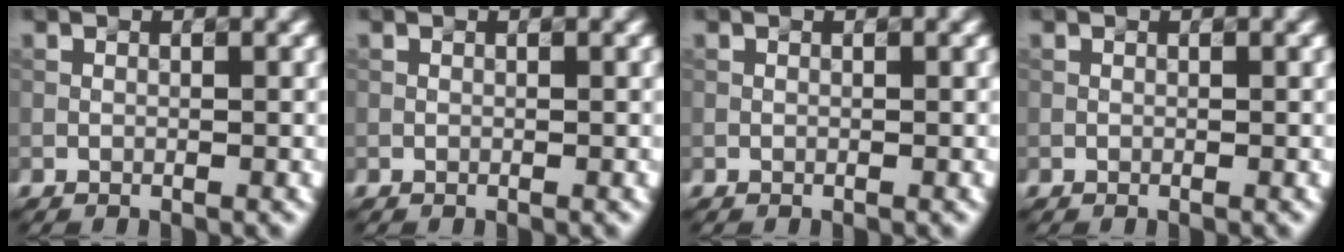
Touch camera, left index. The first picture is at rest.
{"total": 0.0}
{"total": 0.0}
{"total": 0.0}